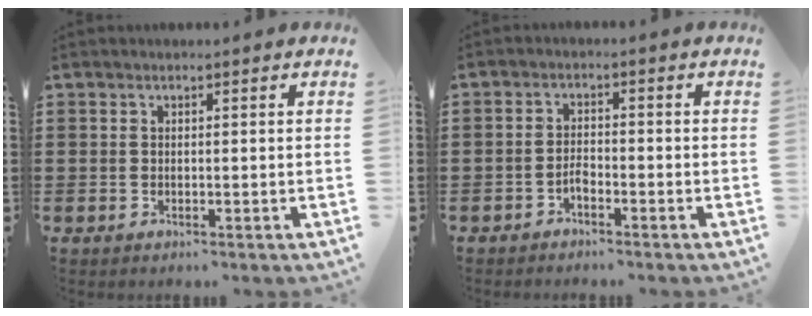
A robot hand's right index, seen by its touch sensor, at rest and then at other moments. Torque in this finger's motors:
{"motor_torque": [2.14, 0.00, 0.05, -0.01]}